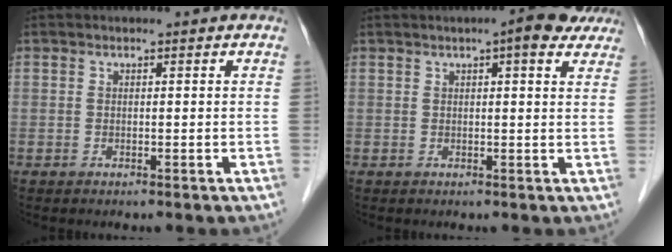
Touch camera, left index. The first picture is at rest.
{"total": 5.3, "force": [3.7, 1.1, 3.7], "torque": [-0.042, 0.012, 0.039]}